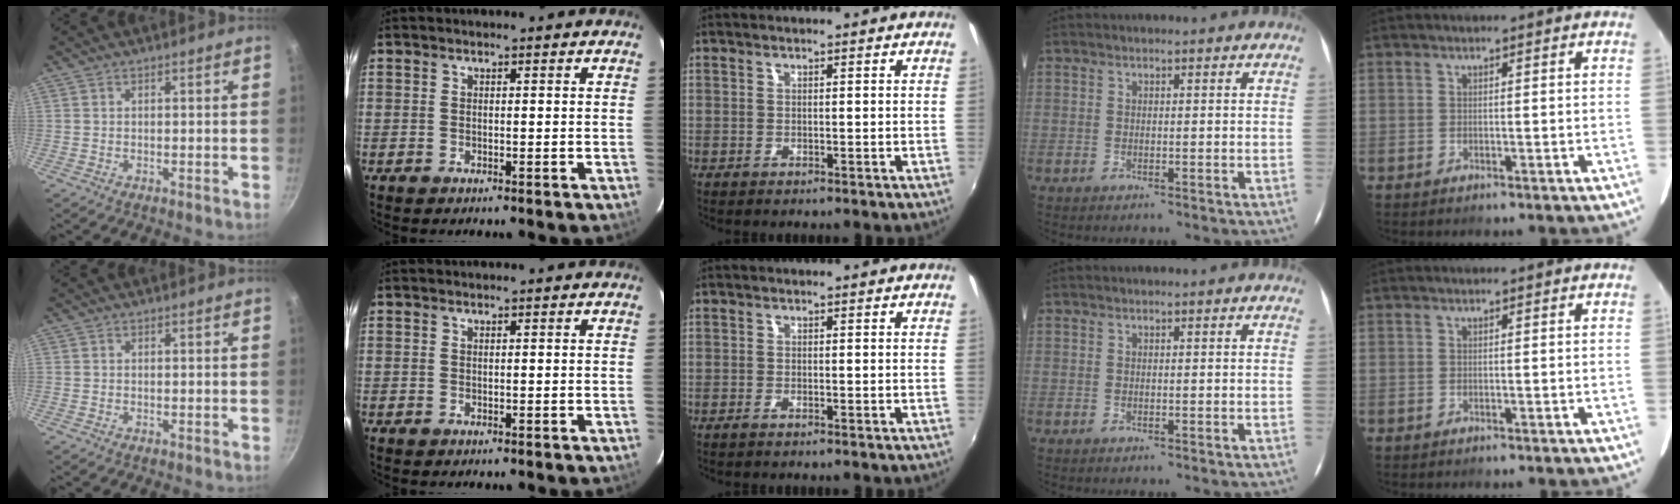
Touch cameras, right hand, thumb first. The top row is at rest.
{"middle": {"total": 0.8, "force": [-0.7, 0.1, 0.5], "torque": [-0.011, -0.002, -0.015]}}